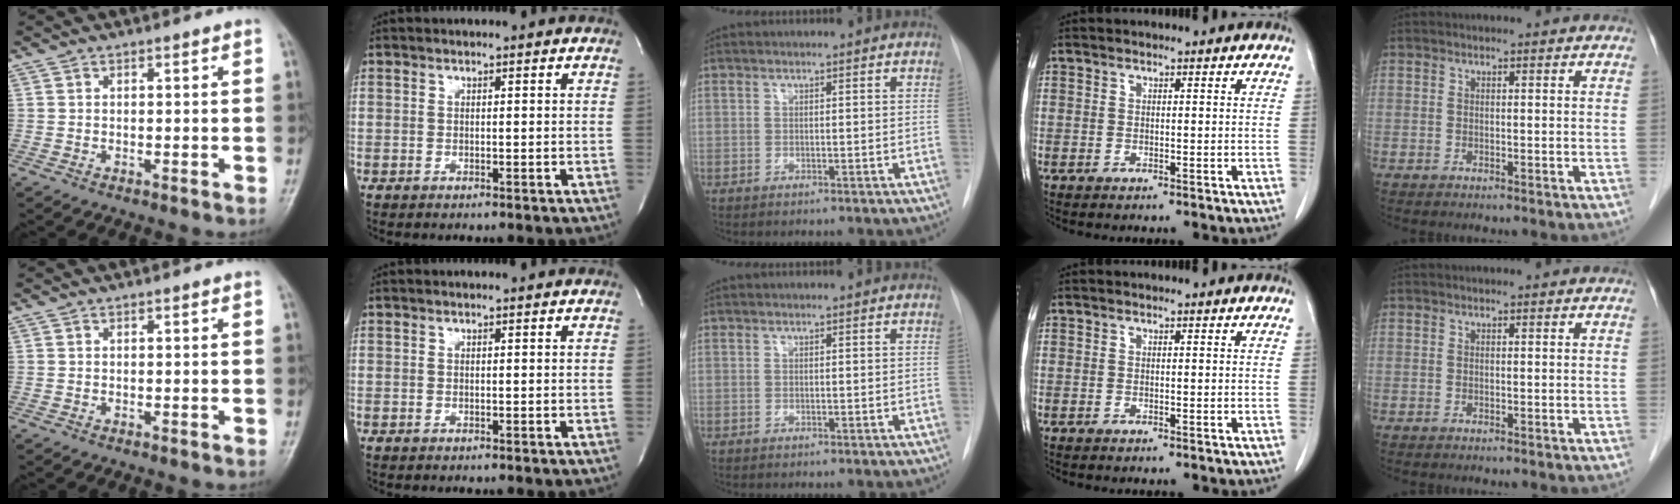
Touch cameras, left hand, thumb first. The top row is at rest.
{}